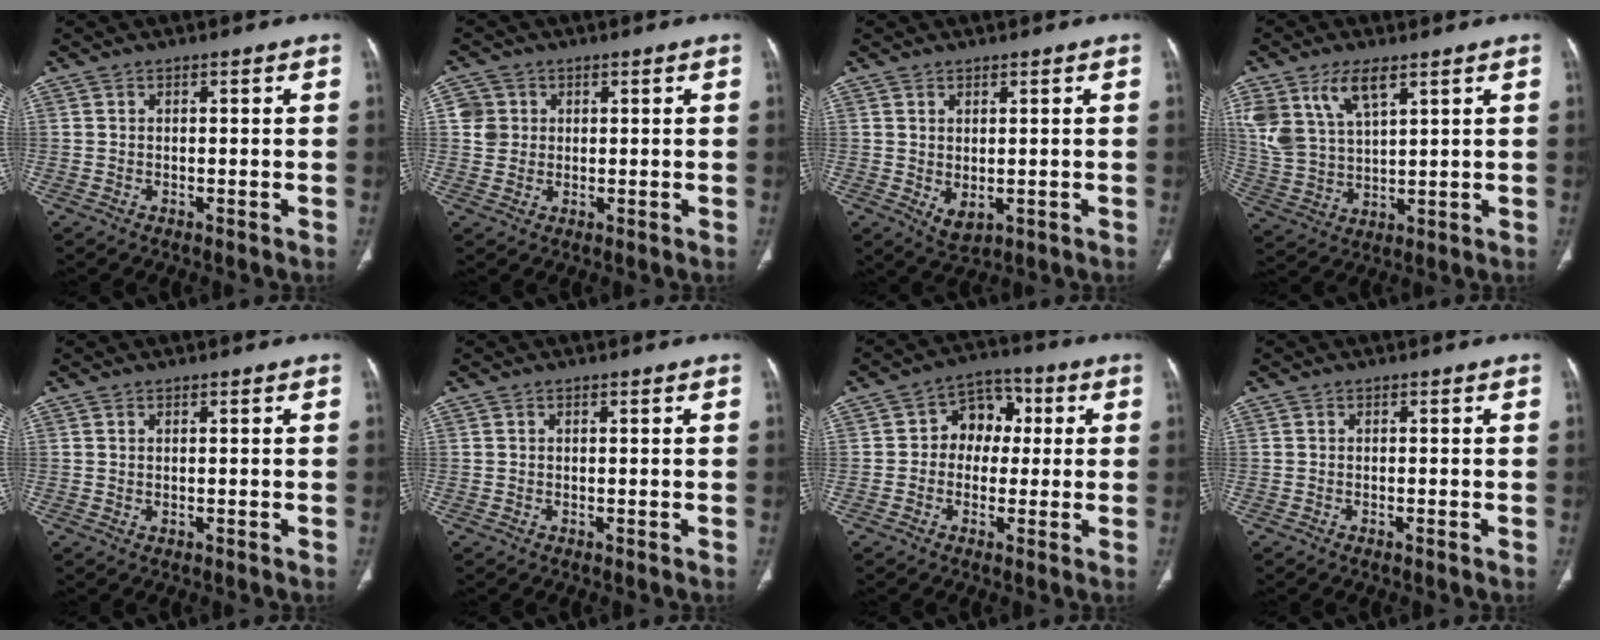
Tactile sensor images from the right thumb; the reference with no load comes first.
{"total": 4.0, "force": [0.9, 3.9, 0.7], "torque": [0.008, 0.001, 0.015]}
{"total": 3.5, "force": [-0.3, 2.0, 2.8], "torque": [-0.045, -0.007, 0.010]}
{"total": 11.3, "force": [6.2, 5.5, 7.7], "torque": [-0.156, -0.016, 0.134]}
{"total": 0.0}
{"total": 0.0}
{"total": 8.5, "force": [0.7, 6.7, 5.2], "torque": [-0.034, 0.024, 0.001]}
{"total": 0.6, "force": [-0.4, 0.1, 0.5], "torque": [-0.013, 0.001, -0.006]}